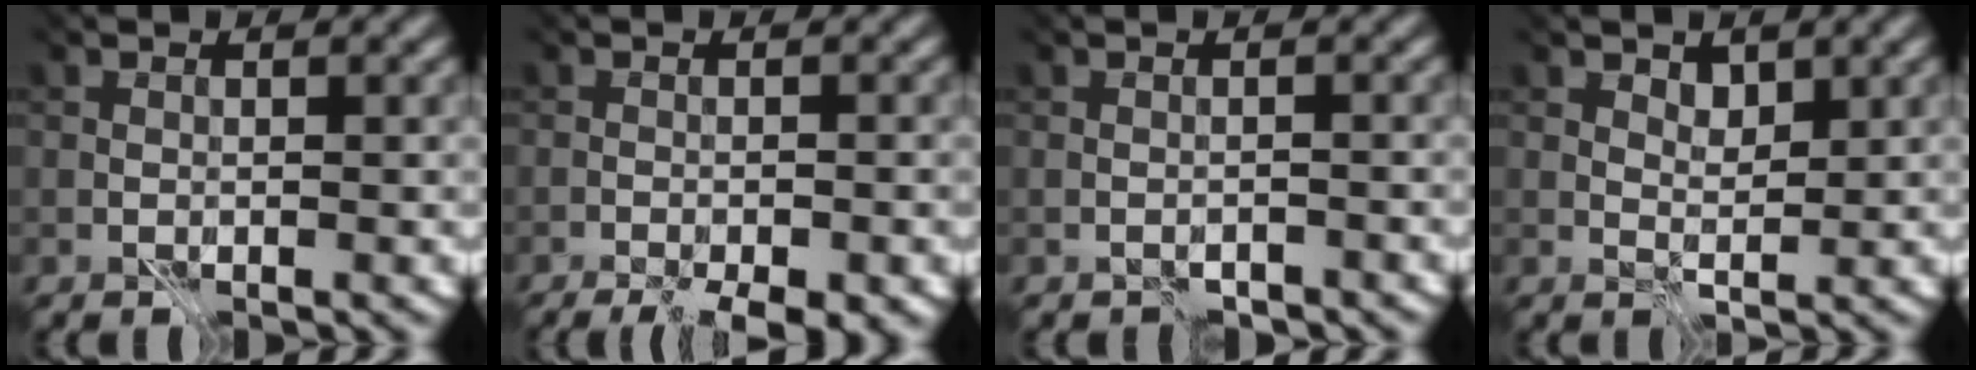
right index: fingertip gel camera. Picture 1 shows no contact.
{"total": 5.1, "force": [-3.7, 1.2, 3.2], "torque": [-0.039, -0.003, -0.046]}
{"total": 1.3, "force": [-1.1, 0.0, -0.7], "torque": [0.022, -0.001, -0.016]}
{"total": 0.6, "force": [0.5, -0.1, 0.4], "torque": [-0.008, -0.005, 0.017]}